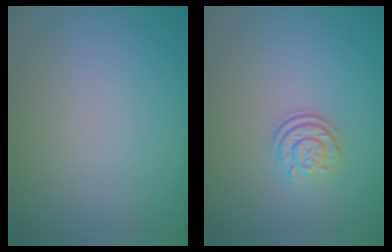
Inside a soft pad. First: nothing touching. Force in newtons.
{"total": 2.3, "press": 1.7, "slide": 1.6}